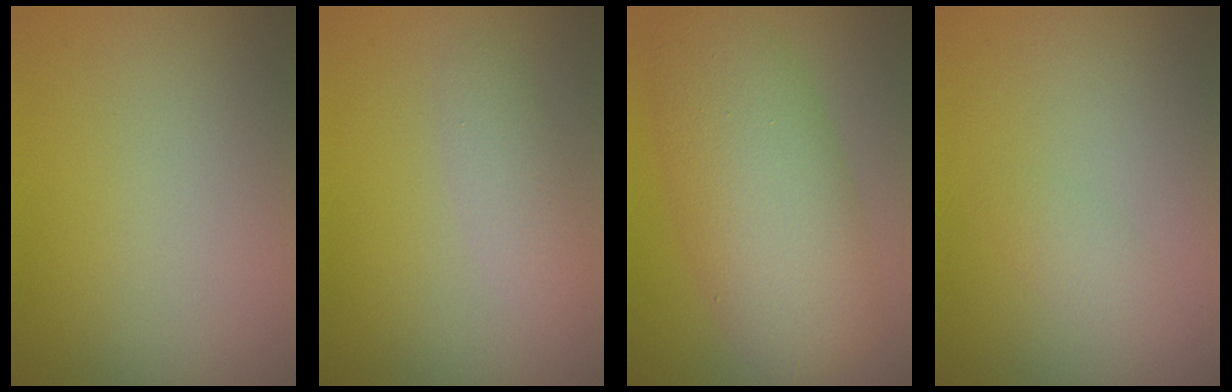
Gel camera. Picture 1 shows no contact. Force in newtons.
{"total": 1.8, "press": 1.8, "slide": 0.2}
{"total": 8.4, "press": 8.4, "slide": 0.0}
{"total": 1.1, "press": 1.1, "slide": 0.0}